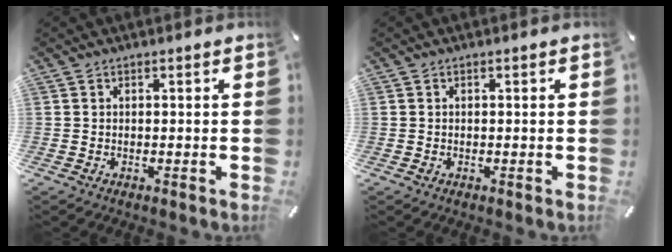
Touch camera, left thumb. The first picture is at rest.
{"total": 0.0}